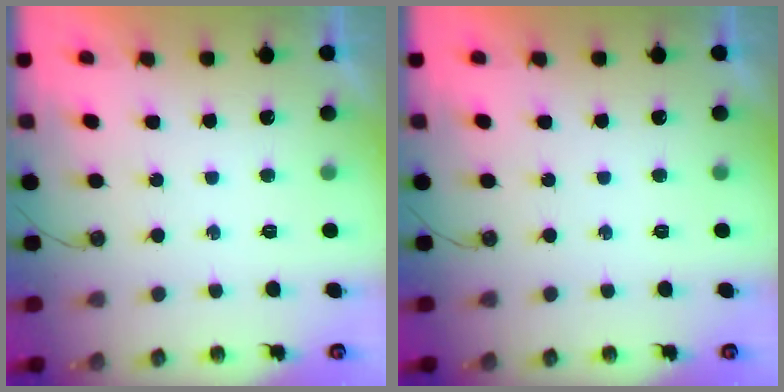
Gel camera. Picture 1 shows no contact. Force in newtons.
{"total": 0.0}